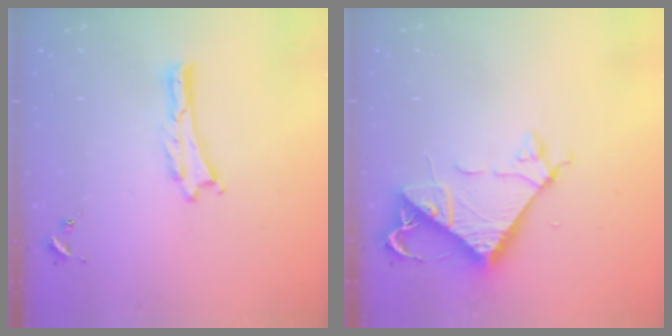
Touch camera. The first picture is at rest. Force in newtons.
{"total": 7.1, "press": 7.1, "slide": 0.6}